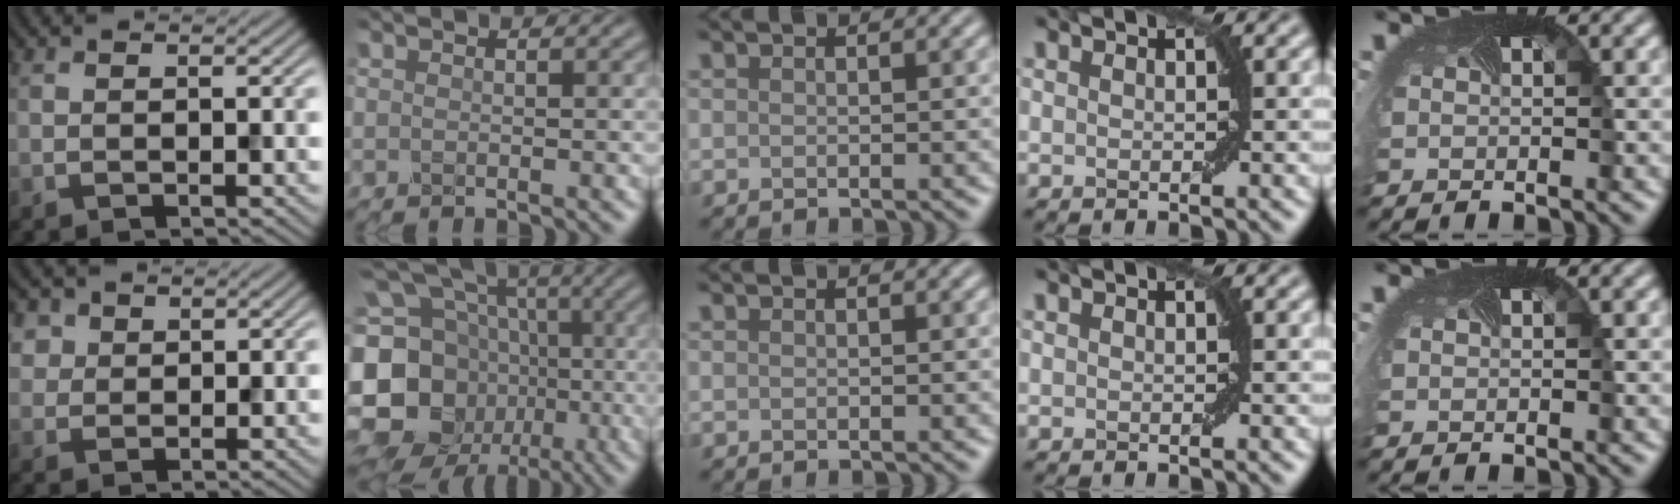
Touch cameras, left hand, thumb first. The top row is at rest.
{"thumb": {"total": 3.3, "force": [1.5, 2.8, 1.0], "torque": [-0.036, -0.005, 0.036]}, "index": {"total": 20.6, "force": [-4.7, 17.7, 9.4], "torque": [-0.212, 0.015, -0.115]}}